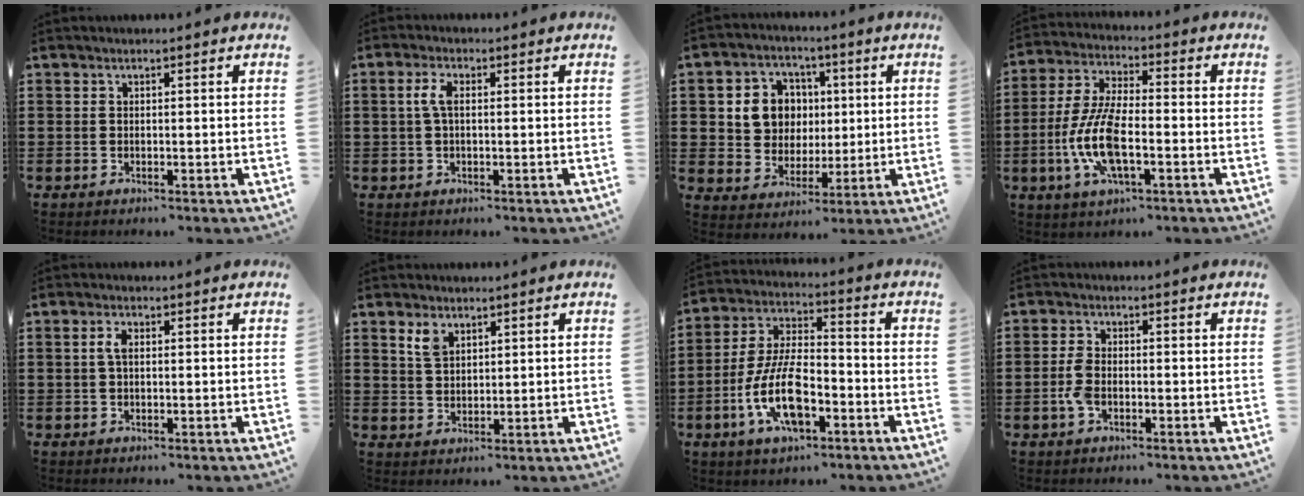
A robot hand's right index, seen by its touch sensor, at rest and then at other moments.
{"total": 3.2, "force": [0.2, 1.3, 2.9], "torque": [-0.073, 0.000, -0.004]}
{"total": 7.6, "force": [1.3, 7.0, 2.6], "torque": [-0.078, 0.017, 0.024]}
{"total": 10.3, "force": [-2.9, 3.7, 9.2], "torque": [-0.214, -0.014, -0.059]}
{"total": 2.3, "force": [0.3, 1.1, 2.0], "torque": [-0.043, 0.007, 0.003]}
{"total": 3.3, "force": [2.1, 1.9, 1.8], "torque": [-0.042, 0.005, 0.040]}
{"total": 11.6, "force": [-4.5, 4.8, 9.6], "torque": [-0.216, -0.003, -0.086]}
{"total": 3.6, "force": [-1.1, 1.9, 2.9], "torque": [-0.073, -0.003, -0.025]}